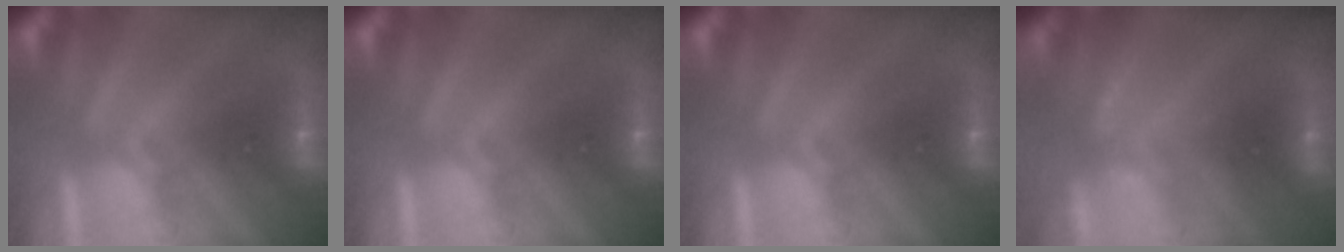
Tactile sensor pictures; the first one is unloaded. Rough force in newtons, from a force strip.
{"total": 0.0}
{"total": 0.0}
{"total": 2.3}